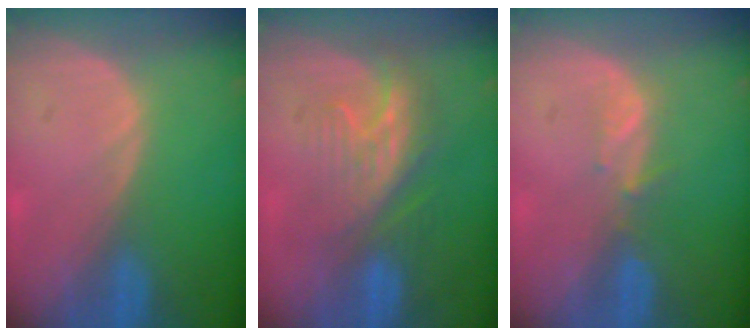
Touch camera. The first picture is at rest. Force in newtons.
{"total": 7.8, "press": 7.2, "slide": 3.1}
{"total": 1.9, "press": 1.8, "slide": 0.7}